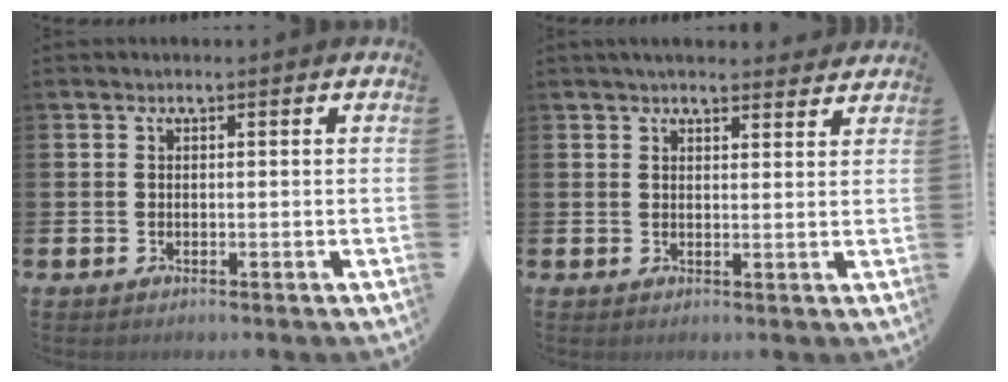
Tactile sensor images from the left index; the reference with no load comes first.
{"total": 3.5, "force": [3.4, 0.7, 0.6], "torque": [-0.007, -0.015, 0.060]}